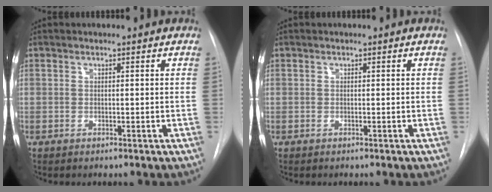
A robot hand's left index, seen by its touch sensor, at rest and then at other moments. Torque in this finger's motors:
{"motor_torque": [0.01, 0.00, -0.02, 0.00]}